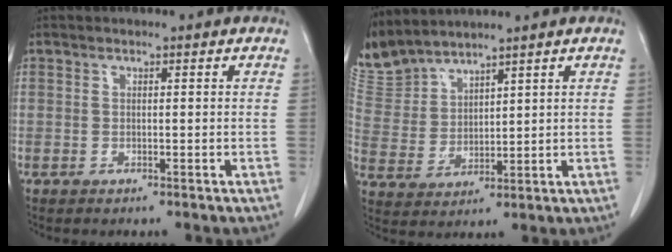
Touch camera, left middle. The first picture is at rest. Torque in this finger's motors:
{"motor_torque": [0.77, -0.82, 0.31, 0.11]}